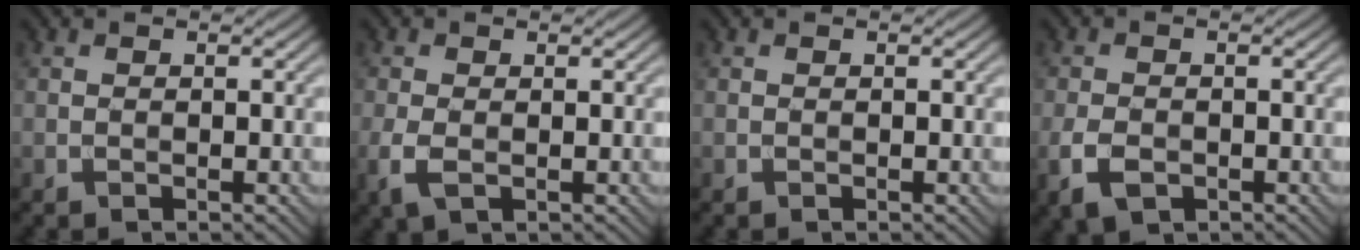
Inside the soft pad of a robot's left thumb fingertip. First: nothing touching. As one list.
[{"total": 2.8, "force": [-0.6, 1.5, 2.3], "torque": [-0.069, -0.007, -0.015]}, {"total": 0.0}, {"total": 3.6, "force": [-1.6, 2.1, 2.4], "torque": [-0.060, -0.010, -0.033]}]